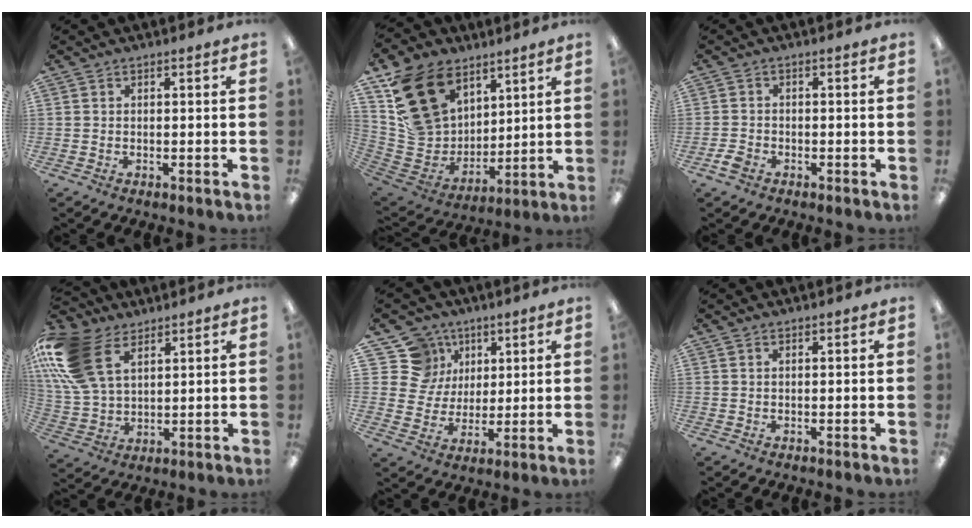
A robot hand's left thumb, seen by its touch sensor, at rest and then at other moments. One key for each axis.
{"total": 20.2, "fx": 11.7, "fy": 14.0, "fz": 8.7, "tx": -0.178, "ty": -0.058, "tz": 0.227}
{"total": 2.7, "fx": -1.5, "fy": 1.8, "fz": 1.2, "tx": -0.025, "ty": 0.005, "tz": -0.029}
{"total": 18.9, "fx": 8.4, "fy": 12.0, "fz": 12.0, "tx": -0.288, "ty": -0.017, "tz": 0.152}
{"total": 13.2, "fx": 6.3, "fy": 11.3, "fz": 2.4, "tx": -0.057, "ty": -0.036, "tz": 0.131}
{"total": 0.6, "fx": 0.5, "fy": 0.3, "fz": 0.2, "tx": -0.005, "ty": 0.001, "tz": 0.009}